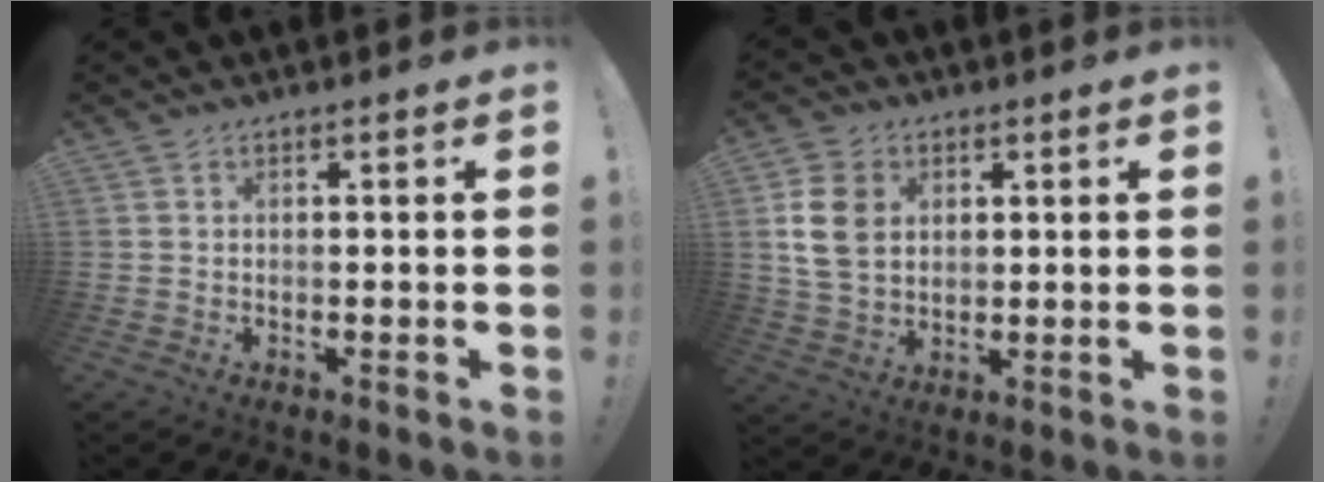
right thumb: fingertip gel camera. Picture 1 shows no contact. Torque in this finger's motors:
{"motor_torque": [0.01, 0.43, 0.05, 0.08, 0.28]}